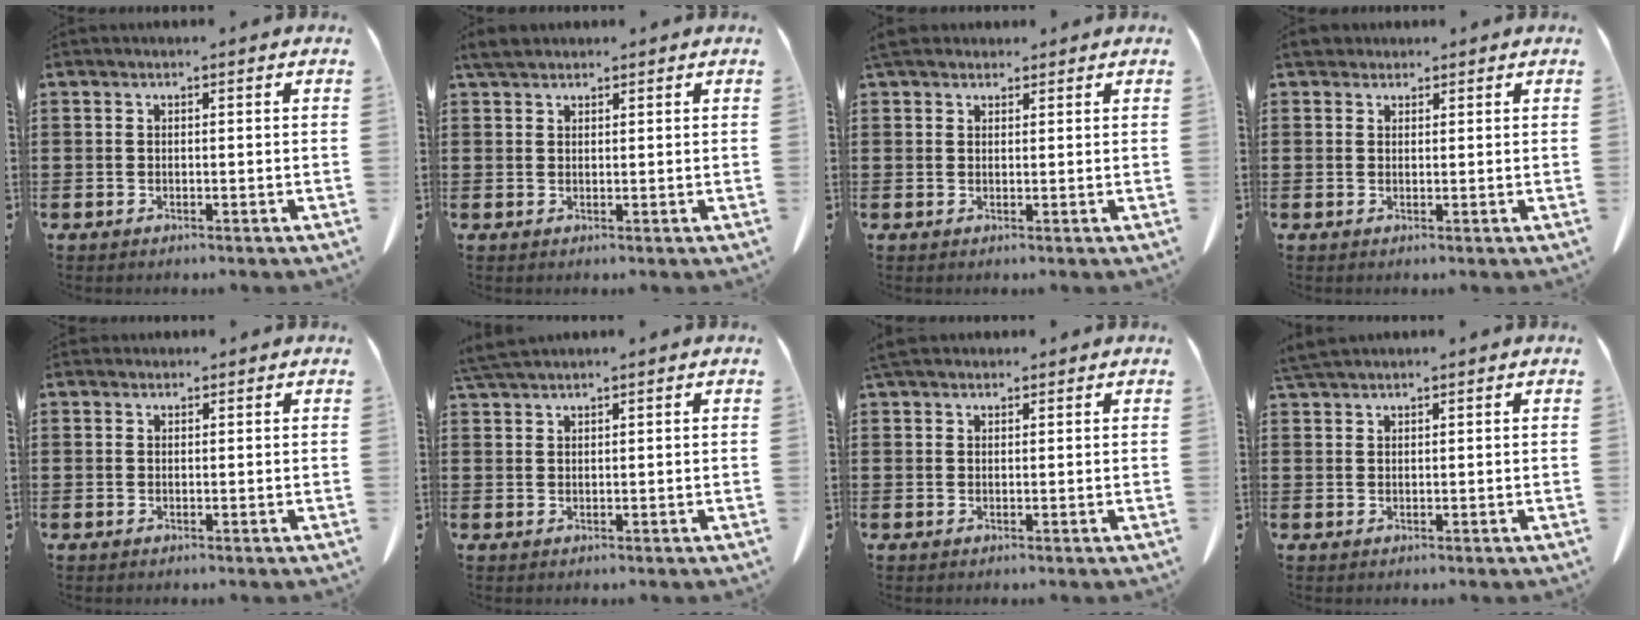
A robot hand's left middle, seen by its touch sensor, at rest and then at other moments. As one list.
[{"total": 2.5, "force": [2.0, 1.0, 1.2], "torque": [-0.030, 0.006, 0.039]}, {"total": 3.2, "force": [2.5, 1.4, 1.3], "torque": [-0.033, 0.007, 0.048]}, {"total": 2.5, "force": [1.9, 1.3, 0.8], "torque": [-0.023, 0.010, 0.038]}, {"total": 0.7, "force": [0.6, 0.4, 0.0], "torque": [-0.003, 0.003, 0.012]}, {"total": 2.6, "force": [2.3, 0.1, 1.2], "torque": [-0.029, 0.002, 0.045]}, {"total": 2.4, "force": [1.9, 1.0, 1.1], "torque": [-0.027, 0.007, 0.037]}, {"total": 2.2, "force": [2.0, 0.3, 0.9], "torque": [-0.023, 0.004, 0.038]}]